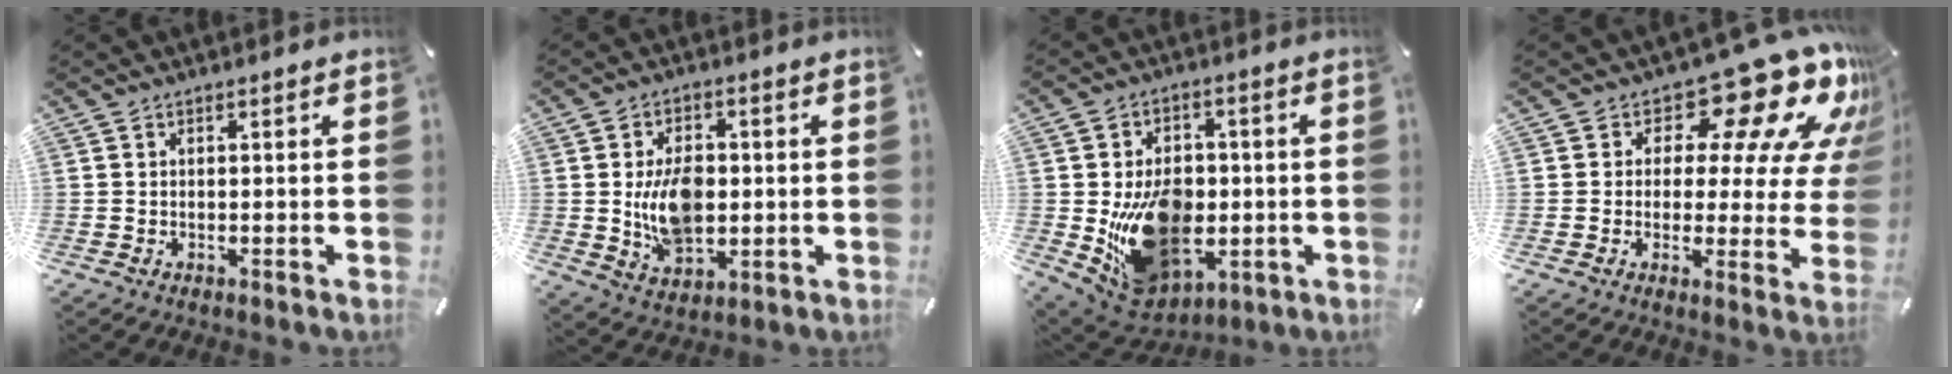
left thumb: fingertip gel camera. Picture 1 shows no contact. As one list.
[{"total": 11.3, "force": [0.1, 7.7, 8.2], "torque": [-0.140, -0.002, 0.002]}, {"total": 19.7, "force": [-2.4, 14.9, 12.6], "torque": [-0.217, -0.009, -0.024]}, {"total": 16.4, "force": [11.1, 6.7, 10.1], "torque": [-0.139, -0.092, 0.181]}]